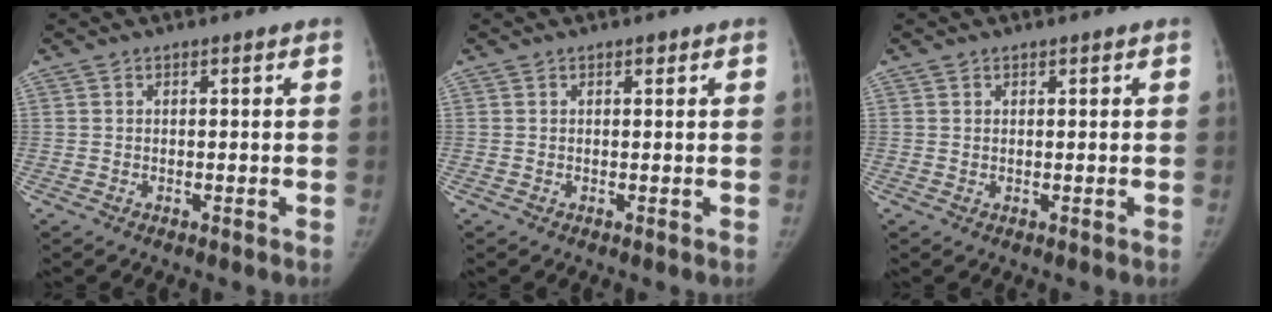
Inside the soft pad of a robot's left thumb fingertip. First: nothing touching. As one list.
[{"total": 0.8, "force": [0.5, 0.4, 0.5], "torque": [-0.004, -0.002, 0.006]}, {"total": 0.5, "force": [0.4, 0.4, 0.0], "torque": [0.004, -0.001, 0.004]}]